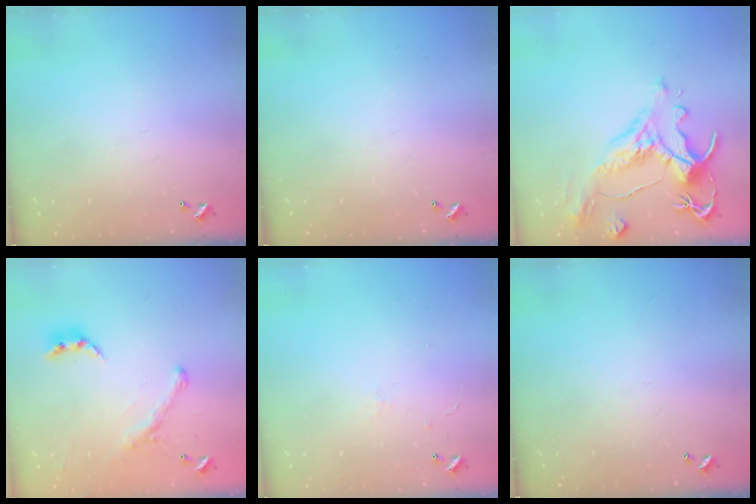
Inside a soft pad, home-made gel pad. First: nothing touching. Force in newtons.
{"total": 0.0}
{"total": 1.6, "press": 0.8, "slide": 1.4}
{"total": 2.0, "press": 1.5, "slide": 1.2}
{"total": 0.9, "press": 0.7, "slide": 0.5}
{"total": 0.0}